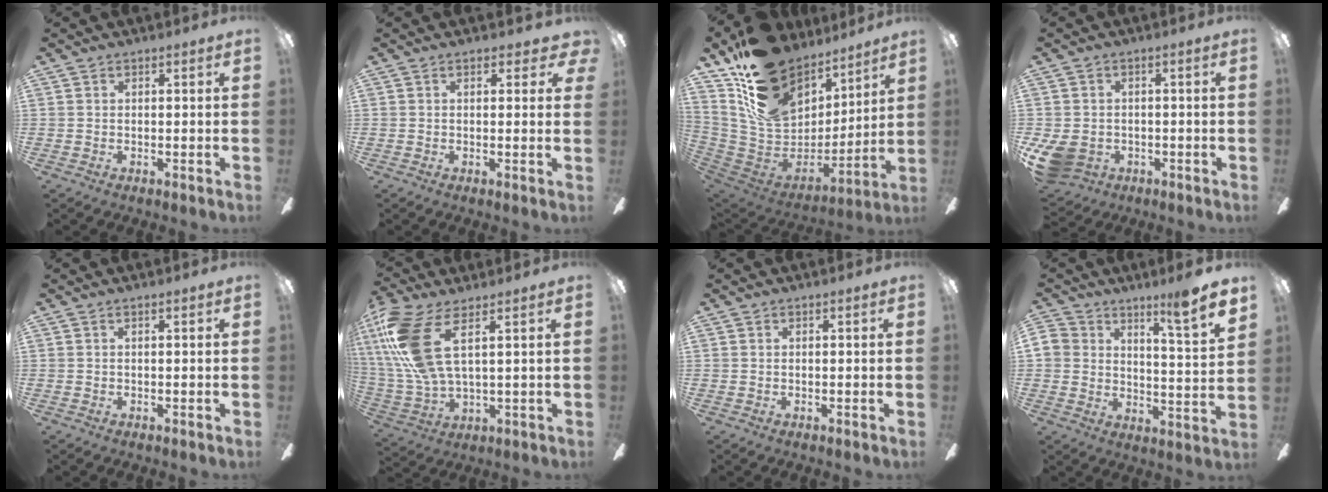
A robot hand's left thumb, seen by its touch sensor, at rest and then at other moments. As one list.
[{"total": 2.0, "force": [1.0, 1.4, 1.1], "torque": [-0.006, -0.001, 0.015]}, {"total": 22.1, "force": [13.8, 14.3, 9.8], "torque": [-0.175, -0.082, 0.268]}, {"total": 7.9, "force": [-3.0, 6.1, 4.0], "torque": [-0.092, 0.014, -0.055]}, {"total": 0.0}, {"total": 16.9, "force": [6.5, 6.8, 14.1], "torque": [-0.315, -0.022, 0.113]}, {"total": 0.0}, {"total": 10.9, "force": [8.4, 3.1, 6.2], "torque": [-0.093, -0.057, 0.146]}]